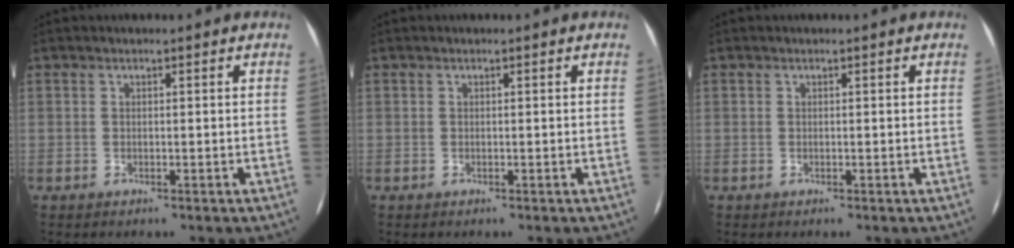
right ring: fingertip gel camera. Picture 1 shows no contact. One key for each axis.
{"total": 0.0}
{"total": 0.0}